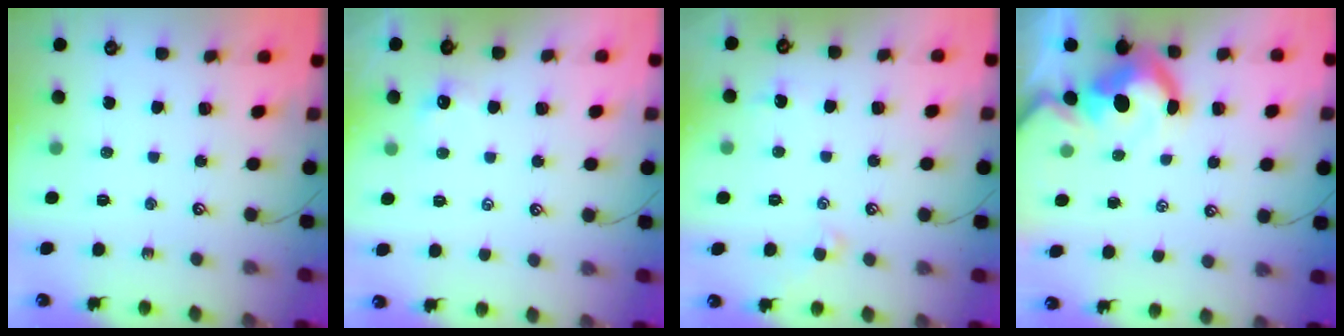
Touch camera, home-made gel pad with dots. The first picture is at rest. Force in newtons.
{"total": 1.2, "press": 1.1, "slide": 0.5}
{"total": 1.3, "press": 1.2, "slide": 0.5}
{"total": 8.6, "press": 8.4, "slide": 1.6}